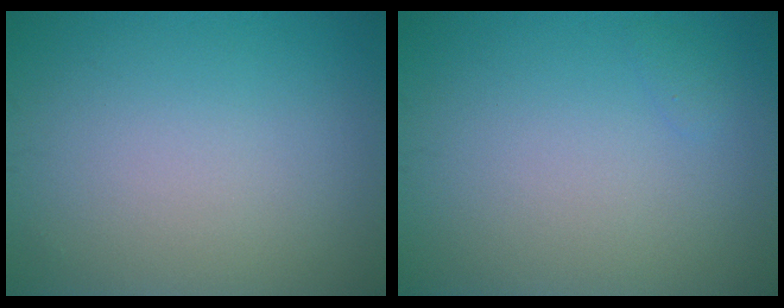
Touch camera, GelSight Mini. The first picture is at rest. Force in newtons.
{"total": 0.5, "press": 0.5, "slide": 0.0}